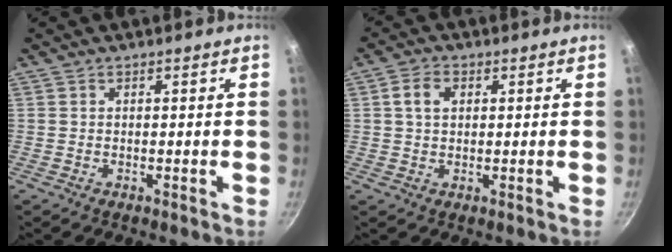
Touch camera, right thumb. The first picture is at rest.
{"total": 3.9, "force": [1.0, 2.8, 2.6], "torque": [-0.039, 0.006, 0.016]}